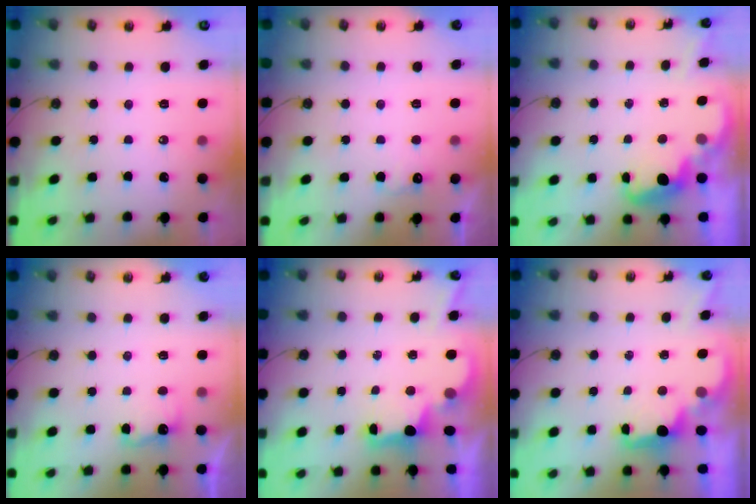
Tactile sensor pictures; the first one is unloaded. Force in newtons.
{"total": 5.7, "press": 5.6, "slide": 1.2}
{"total": 2.7, "press": 2.6, "slide": 0.8}
{"total": 3.8, "press": 3.6, "slide": 1.0}
{"total": 2.5, "press": 2.4, "slide": 0.7}
{"total": 1.7, "press": 1.6, "slide": 0.7}